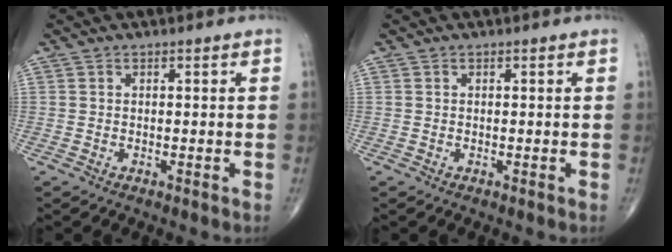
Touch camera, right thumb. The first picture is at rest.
{"total": 0.0}